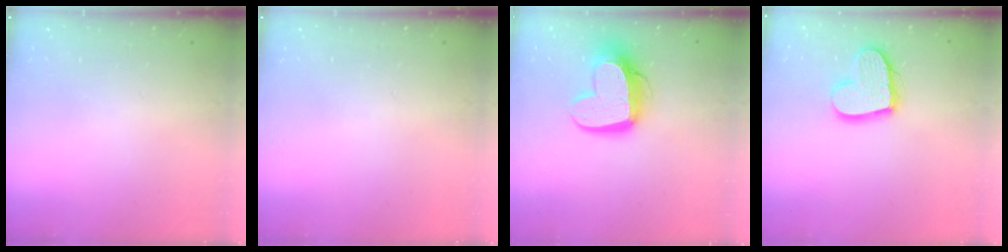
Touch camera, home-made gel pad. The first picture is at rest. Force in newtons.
{"total": 0.0}
{"total": 14.0, "press": 13.9, "slide": 1.3}
{"total": 14.8, "press": 14.7, "slide": 1.3}